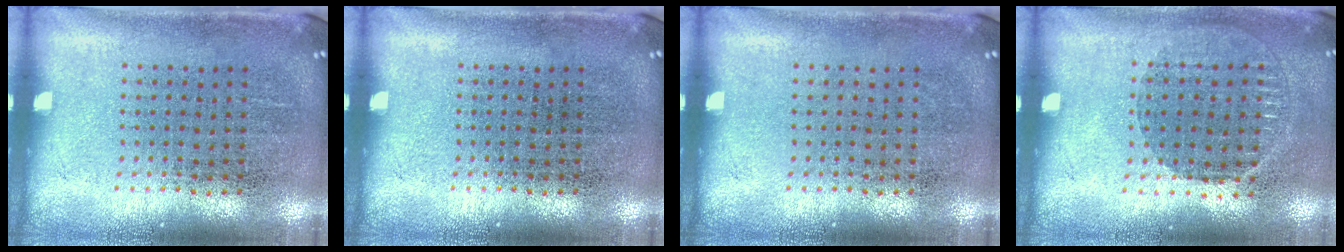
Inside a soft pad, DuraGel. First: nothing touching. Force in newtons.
{"total": 0.0}
{"total": 0.0}
{"total": 0.9, "press": 0.8, "slide": 0.3}